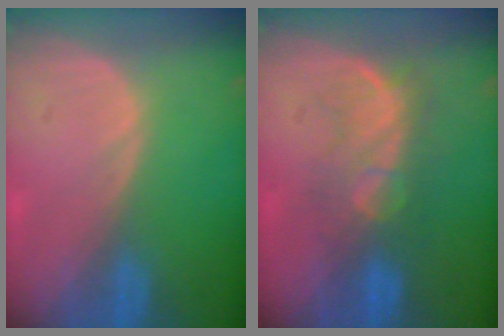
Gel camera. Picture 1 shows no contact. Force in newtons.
{"total": 7.6, "press": 7.3, "slide": 2.1}